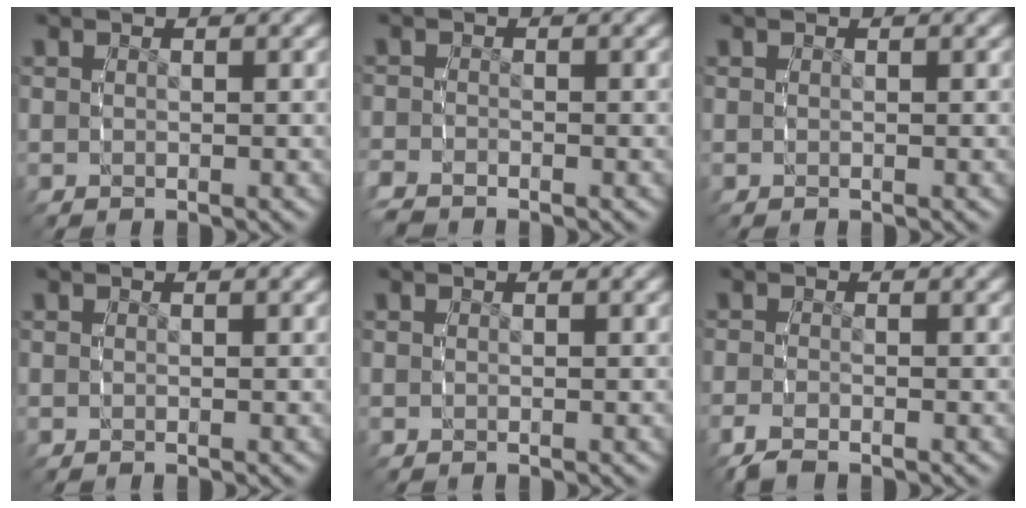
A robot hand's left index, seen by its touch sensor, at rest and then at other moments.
{"total": 1.8, "force": [-1.7, 0.8, 0.3], "torque": [-0.011, -0.005, -0.031]}
{"total": 0.0}
{"total": 0.0}
{"total": 0.0}
{"total": 1.6, "force": [-1.4, 0.4, 0.7], "torque": [-0.018, -0.004, -0.023]}